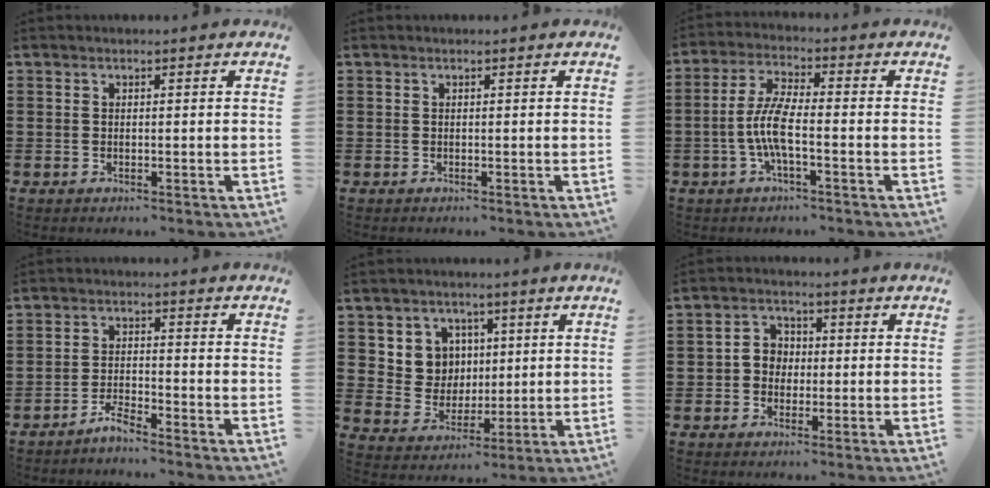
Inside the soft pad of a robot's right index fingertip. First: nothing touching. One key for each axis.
{"total": 0.0}
{"total": 6.6, "fx": -1.8, "fy": 1.7, "fz": 6.1, "tx": -0.149, "ty": -0.013, "tz": -0.044}
{"total": 2.9, "fx": -2.8, "fy": 0.1, "fz": 0.6, "tx": -0.016, "ty": 0.006, "tz": -0.057}
{"total": 7.1, "fx": 2.6, "fy": 6.4, "fz": 1.7, "tx": -0.060, "ty": 0.007, "tz": 0.049}
{"total": 3.4, "fx": -0.6, "fy": 3.1, "fz": 1.3, "tx": -0.036, "ty": 0.011, "tz": -0.017}